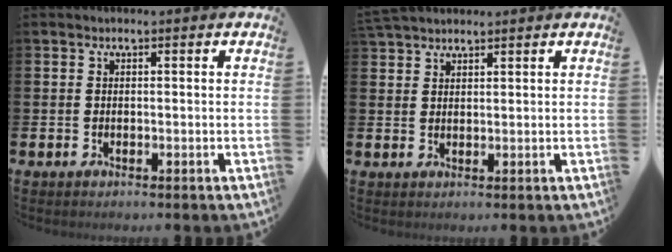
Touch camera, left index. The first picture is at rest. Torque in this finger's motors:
{"motor_torque": [0.42, -0.72, 0.52, 0.21]}